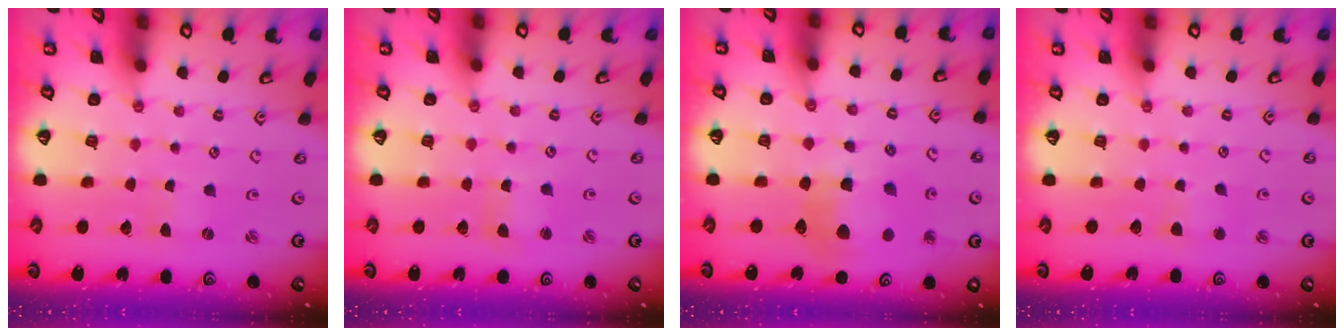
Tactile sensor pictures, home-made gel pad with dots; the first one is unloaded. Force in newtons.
{"total": 2.5, "press": 2.5, "slide": 0.3}
{"total": 11.8, "press": 11.7, "slide": 1.9}
{"total": 2.9, "press": 2.9, "slide": 0.3}